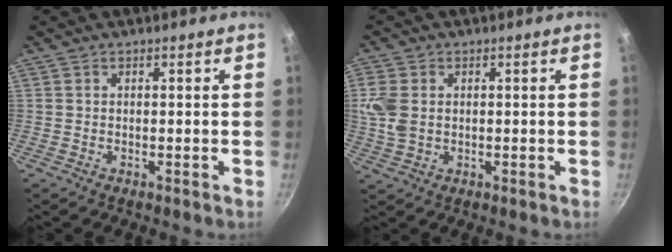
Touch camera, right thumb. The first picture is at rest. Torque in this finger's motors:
{"motor_torque": [0.31, 1.25, 0.94, 0.48, 0.11]}